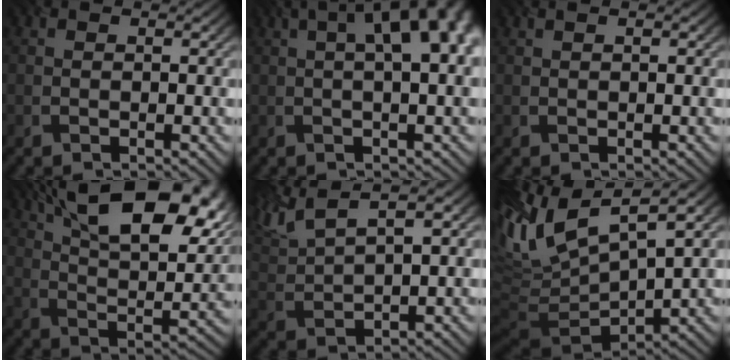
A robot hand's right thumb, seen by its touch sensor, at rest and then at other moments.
{"total": 12.1, "force": [2.9, 4.6, 10.9], "torque": [-0.133, 0.045, 0.020]}
{"total": 0.6, "force": [0.4, 0.1, 0.5], "torque": [-0.010, 0.005, 0.007]}
{"total": 19.5, "force": [10.7, 8.1, 14.1], "torque": [-0.234, 0.029, 0.159]}
{"total": 8.5, "force": [5.5, 2.3, 6.0], "torque": [-0.148, 0.029, 0.109]}
{"total": 13.9, "force": [4.4, 5.6, 12.0], "torque": [-0.273, 0.004, 0.091]}